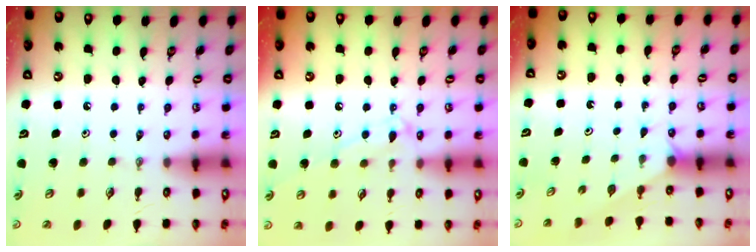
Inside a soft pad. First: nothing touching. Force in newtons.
{"total": 10.9, "press": 10.8, "slide": 0.8}
{"total": 1.1, "press": 1.1, "slide": 0.2}